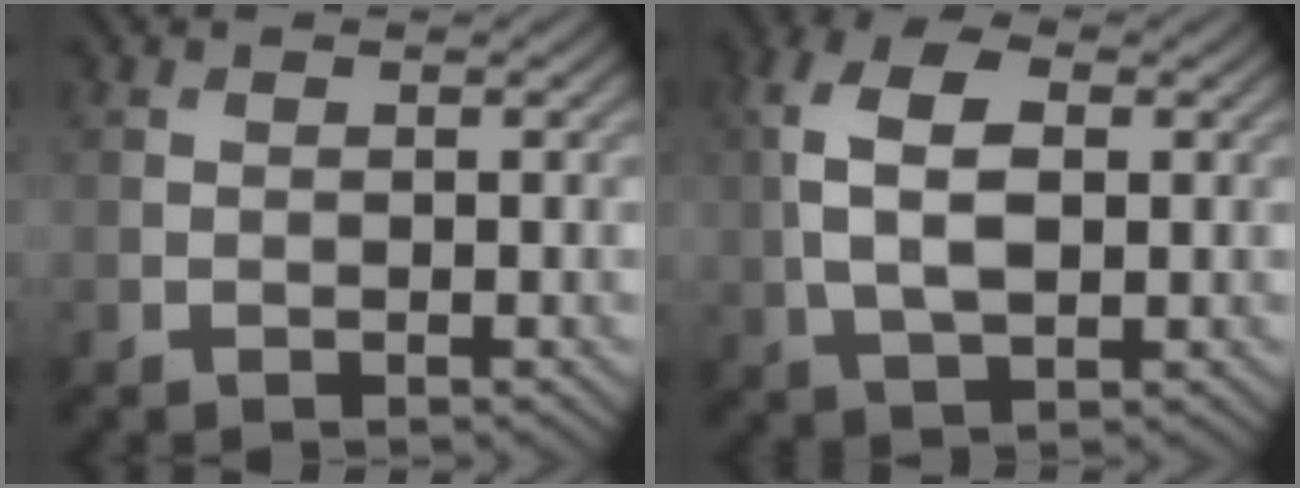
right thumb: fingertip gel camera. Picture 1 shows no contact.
{"total": 7.8, "force": [0.8, 4.3, 6.5], "torque": [-0.151, 0.008, 0.007]}